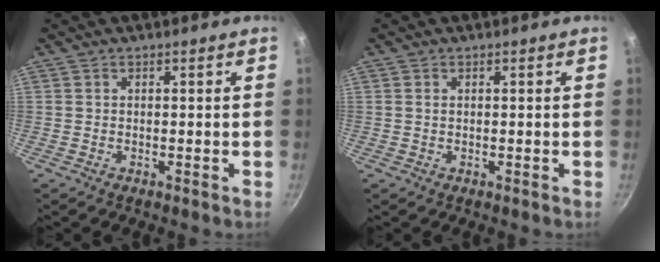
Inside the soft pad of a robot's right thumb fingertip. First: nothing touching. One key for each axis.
{"total": 1.2, "fx": 0.3, "fy": 0.6, "fz": 1.0, "tx": -0.020, "ty": 0.000, "tz": 0.005}